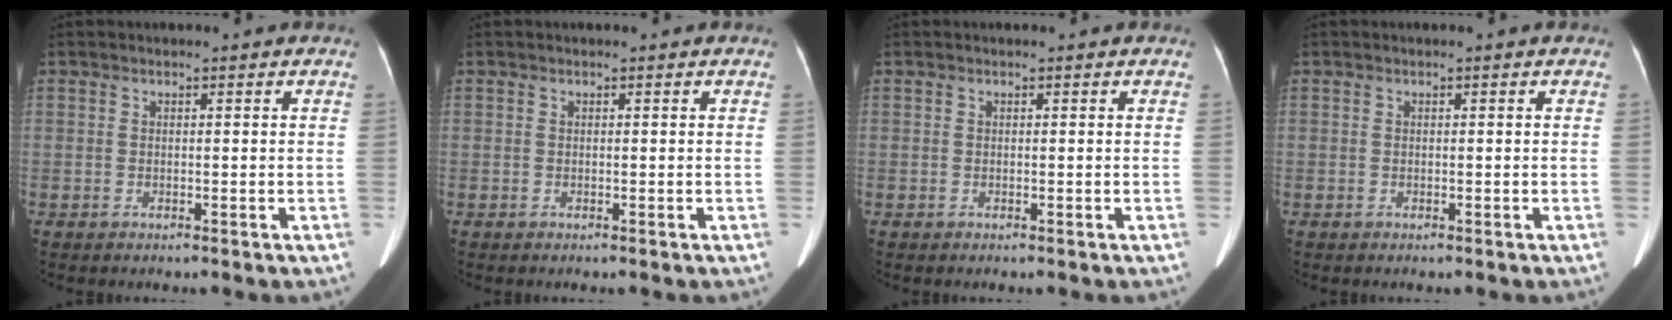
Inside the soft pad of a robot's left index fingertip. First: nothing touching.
{"total": 0.0}
{"total": 0.0}
{"total": 0.0}